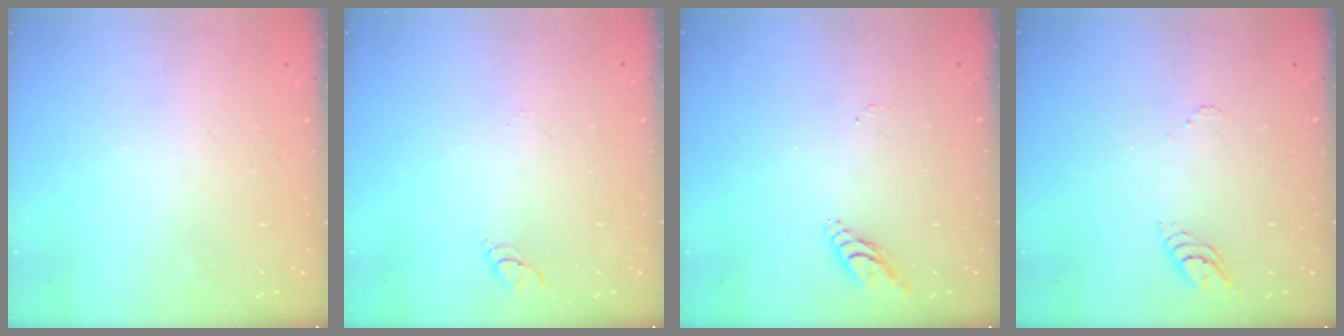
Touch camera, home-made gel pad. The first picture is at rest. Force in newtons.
{"total": 3.6, "press": 3.6, "slide": 0.4}
{"total": 5.4, "press": 5.4, "slide": 0.2}
{"total": 3.7, "press": 3.6, "slide": 0.4}